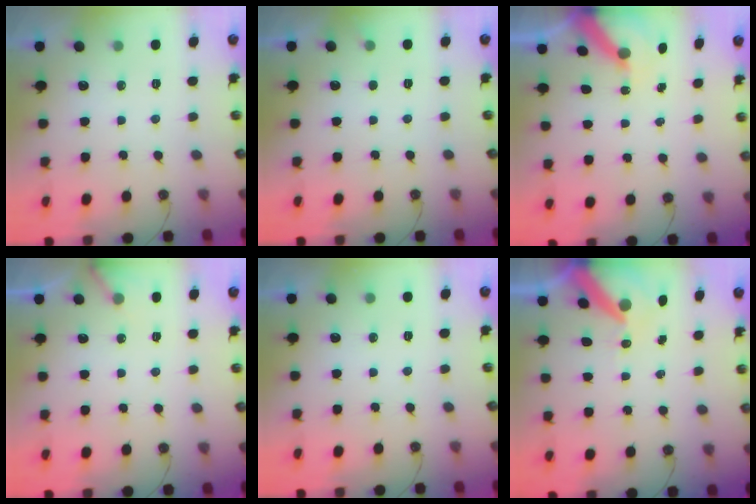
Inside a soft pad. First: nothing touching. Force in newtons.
{"total": 4.0, "press": 4.0, "slide": 0.4}
{"total": 5.1, "press": 5.0, "slide": 0.5}
{"total": 3.2, "press": 3.2, "slide": 0.2}
{"total": 0.0}
{"total": 9.4, "press": 9.3, "slide": 1.5}